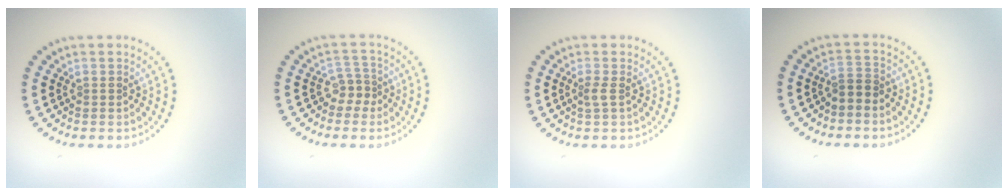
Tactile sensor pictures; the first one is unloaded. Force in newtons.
{"total": 2.0, "press": 1.4, "slide": 1.4}
{"total": 0.9, "press": 0.7, "slide": 0.6}
{"total": 1.8, "press": 1.4, "slide": 1.1}